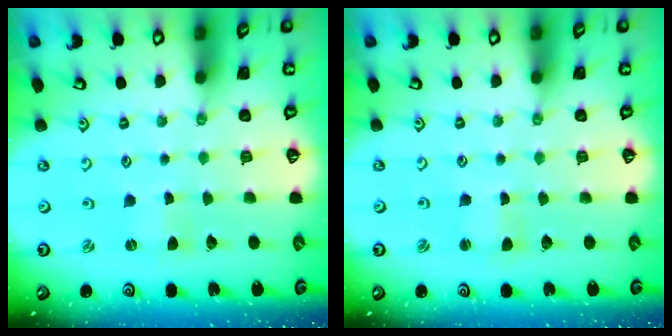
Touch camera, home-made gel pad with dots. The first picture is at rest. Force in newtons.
{"total": 0.9, "press": 0.9, "slide": 0.3}